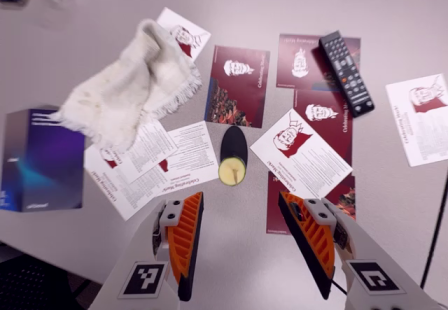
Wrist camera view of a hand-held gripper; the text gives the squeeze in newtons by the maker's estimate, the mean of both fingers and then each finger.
{"total": 0.7, "left": 1.2, "right": 0.2}